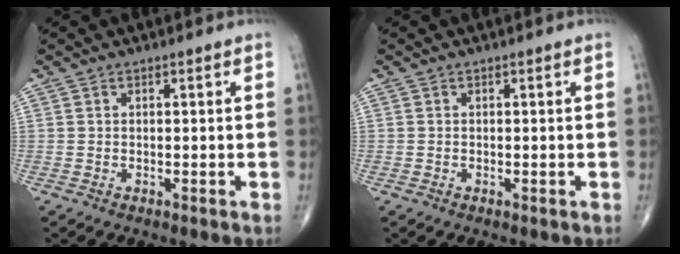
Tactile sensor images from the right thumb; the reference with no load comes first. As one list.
[{"total": 0.0}]